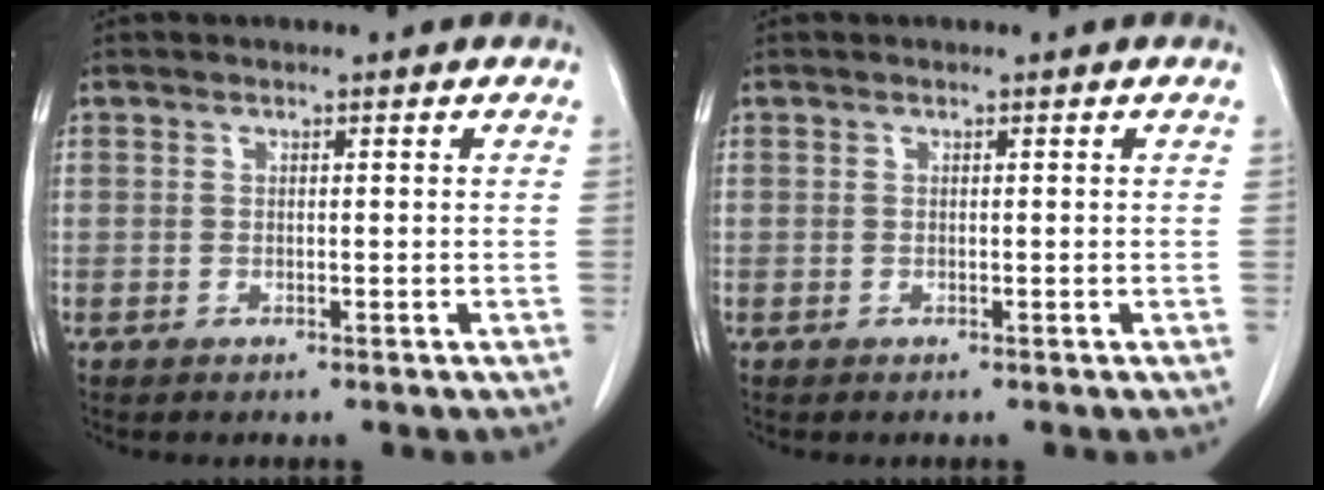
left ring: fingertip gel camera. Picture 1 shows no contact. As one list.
[{"total": 0.0}]